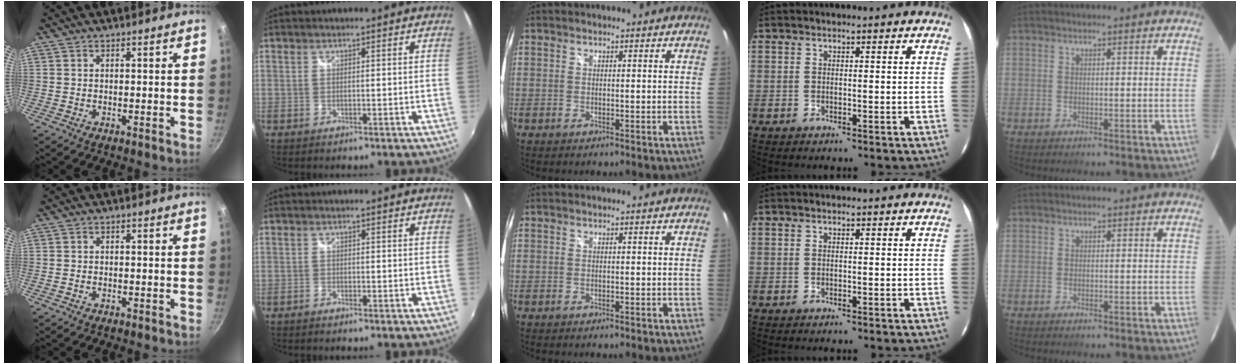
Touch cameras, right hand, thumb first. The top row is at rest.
{"thumb": {"total": 0.7, "force": [-0.5, 0.5, 0.3], "torque": [-0.012, 0.007, -0.011]}, "index": {"total": 1.0, "force": [-1.0, 0.3, 0.3], "torque": [-0.013, -0.003, -0.021]}}